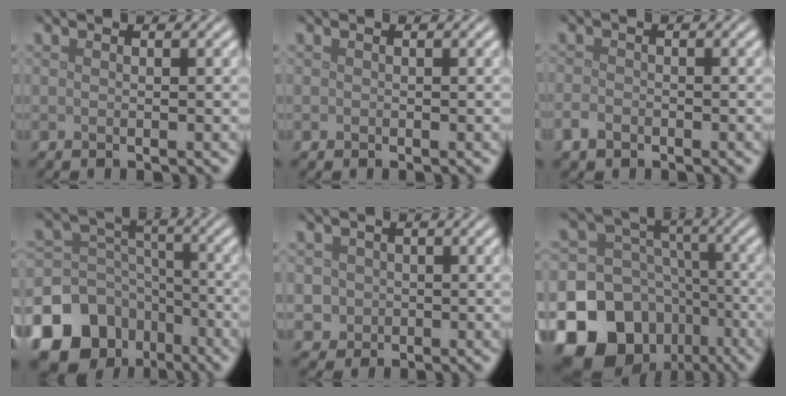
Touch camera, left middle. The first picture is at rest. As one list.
[{"total": 0.0}, {"total": 1.4, "force": [-0.9, 0.8, 0.6], "torque": [-0.012, -0.001, -0.021]}, {"total": 14.6, "force": [-8.5, 11.1, 4.1], "torque": [-0.115, -0.038, -0.145]}, {"total": 1.9, "force": [-0.1, 1.9, 0.3], "torque": [0.003, -0.001, 0.001]}, {"total": 20.2, "force": [-10.2, 16.3, 6.4], "torque": [-0.136, -0.061, -0.183]}]